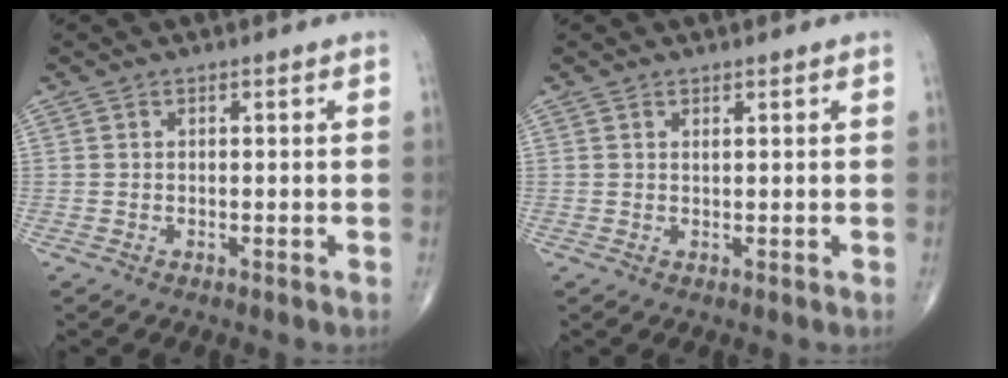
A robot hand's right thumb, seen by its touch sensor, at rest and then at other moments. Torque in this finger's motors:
{"motor_torque": [-0.45, 0.19, -0.16, -0.07, 0.05]}